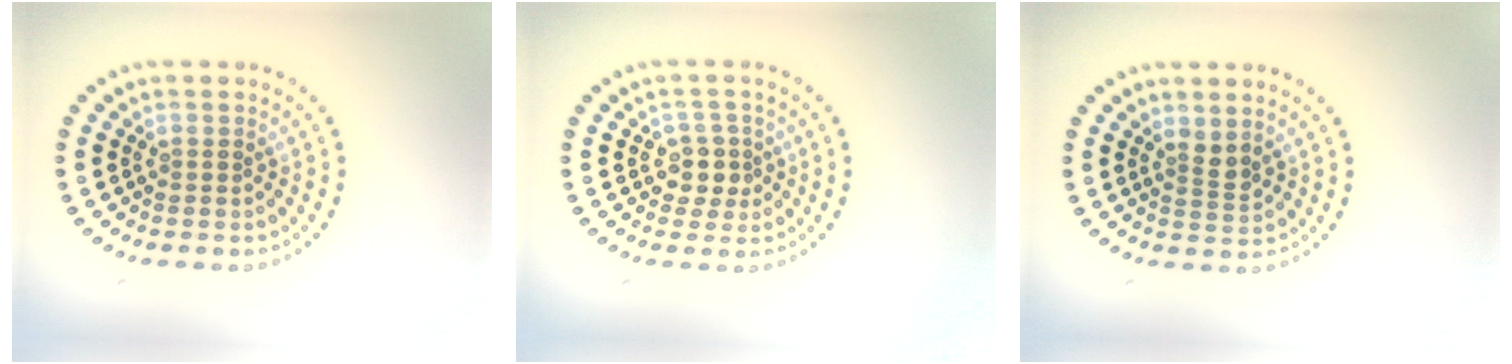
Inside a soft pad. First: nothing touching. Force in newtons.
{"total": 2.3, "press": 2.0, "slide": 1.1}
{"total": 1.6, "press": 1.1, "slide": 1.1}